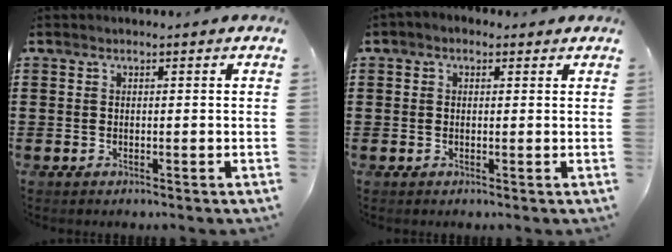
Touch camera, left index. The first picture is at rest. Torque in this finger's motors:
{"motor_torque": [1.60, -0.56, -0.17, 0.17]}